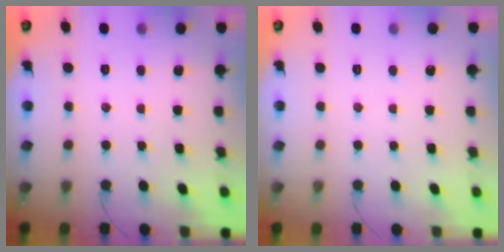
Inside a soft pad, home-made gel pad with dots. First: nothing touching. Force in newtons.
{"total": 0.0}